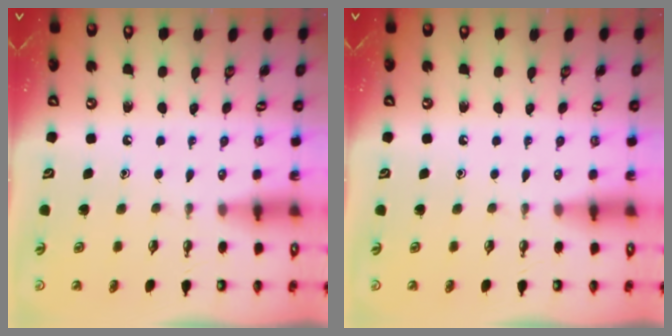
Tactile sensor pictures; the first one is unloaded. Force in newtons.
{"total": 0.0}